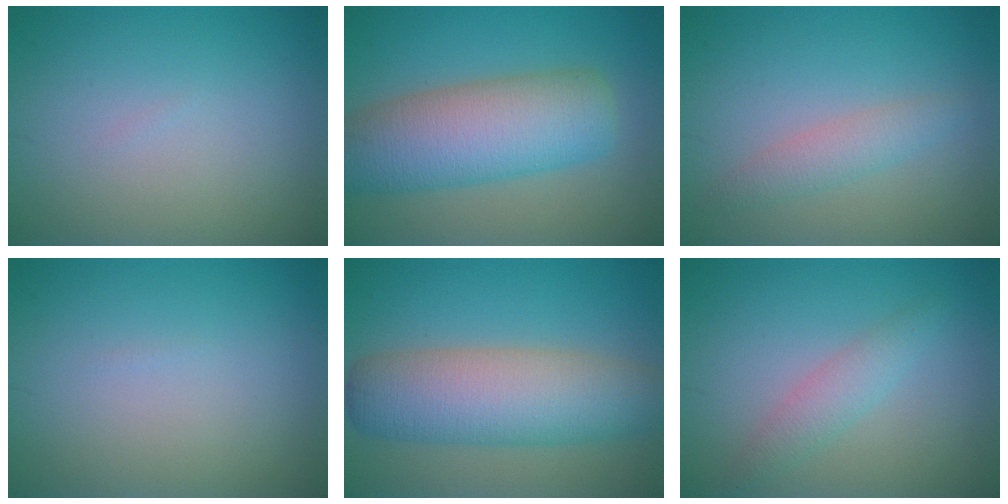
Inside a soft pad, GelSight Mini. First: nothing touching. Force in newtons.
{"total": 9.2, "press": 9.2, "slide": 0.3}
{"total": 2.1, "press": 2.1, "slide": 0.1}
{"total": 0.0}
{"total": 8.5, "press": 8.5, "slide": 0.2}
{"total": 2.2, "press": 2.2, "slide": 0.2}